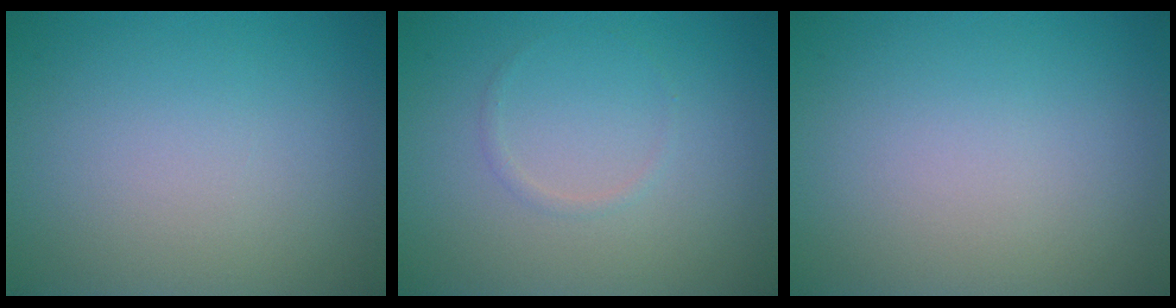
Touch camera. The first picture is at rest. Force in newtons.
{"total": 0.6, "press": 0.6, "slide": 0.0}
{"total": 0.0}